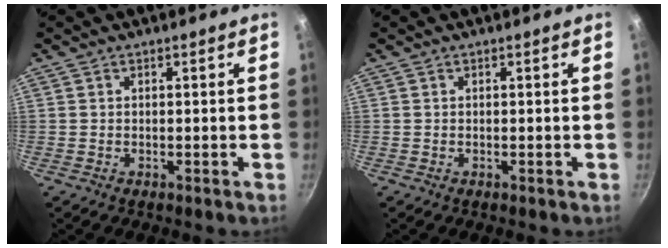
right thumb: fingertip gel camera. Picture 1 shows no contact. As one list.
[{"total": 0.0}]